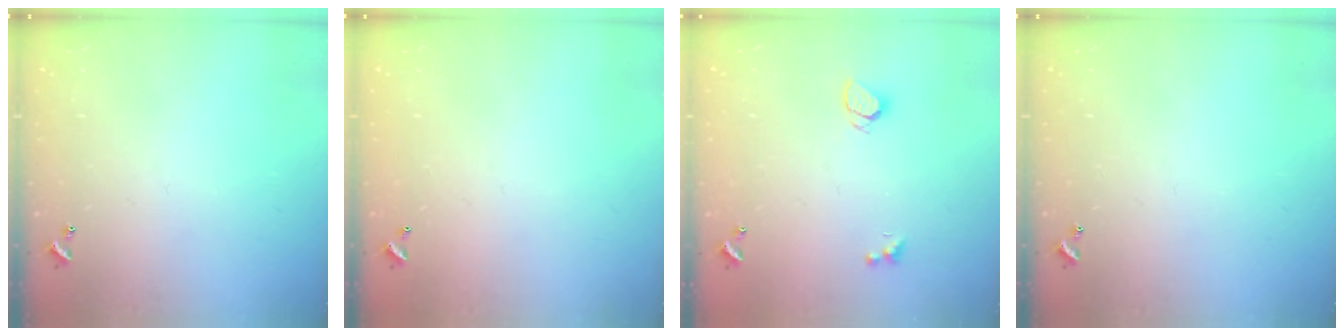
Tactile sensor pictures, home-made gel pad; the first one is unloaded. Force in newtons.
{"total": 2.8, "press": 2.8, "slide": 0.1}
{"total": 1.9, "press": 1.8, "slide": 0.4}
{"total": 0.0}